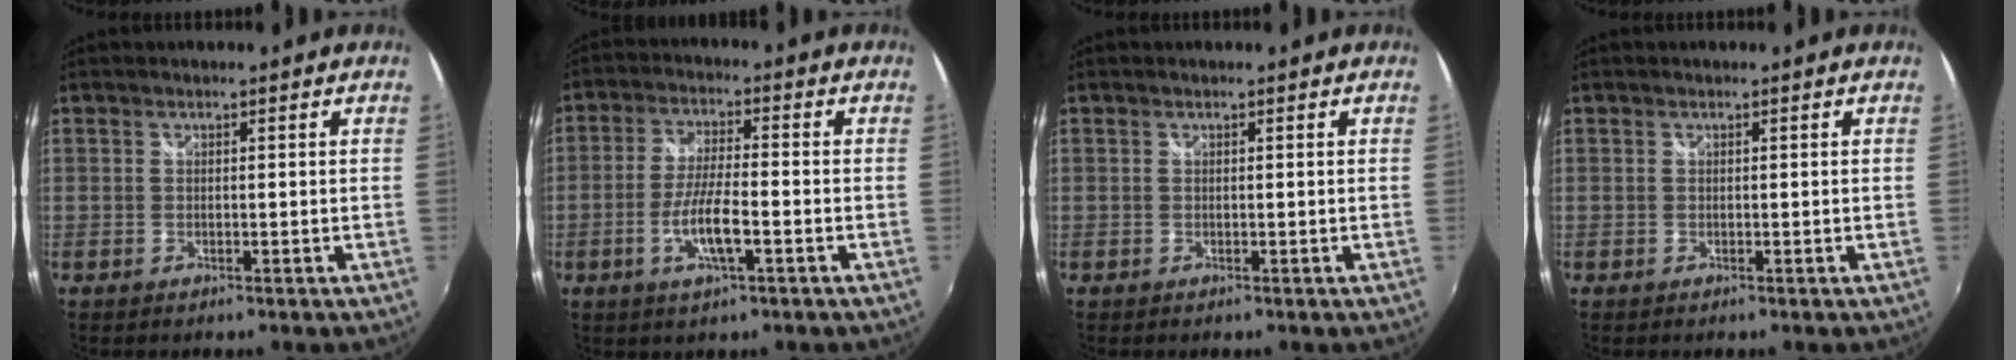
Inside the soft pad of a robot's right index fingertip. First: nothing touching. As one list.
[{"total": 7.9, "force": [-2.9, 1.6, 7.2], "torque": [-0.144, -0.005, -0.055]}, {"total": 0.0}, {"total": 0.0}]